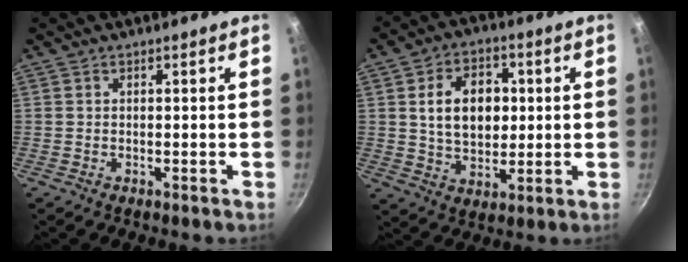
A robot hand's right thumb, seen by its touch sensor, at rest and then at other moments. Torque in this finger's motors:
{"motor_torque": [-0.68, 1.11, 0.54, 0.33, 0.29]}